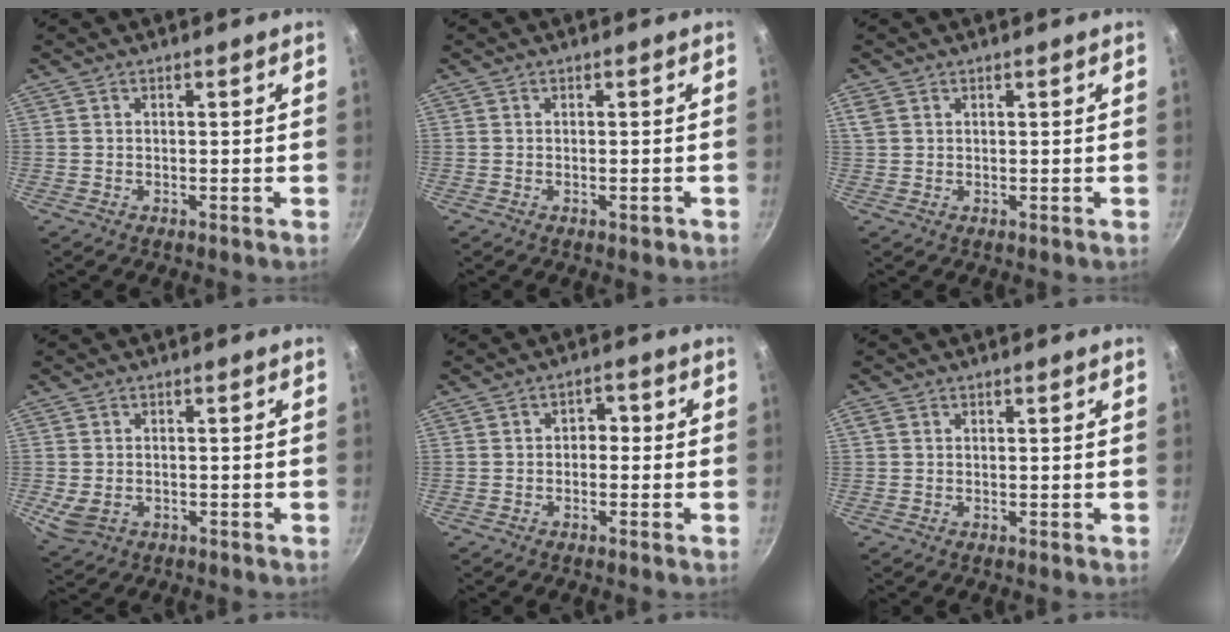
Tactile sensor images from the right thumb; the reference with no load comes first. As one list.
[{"total": 1.0, "force": [-0.4, 0.5, 0.8], "torque": [-0.008, 0.002, -0.005]}, {"total": 2.3, "force": [1.1, 1.6, 1.3], "torque": [-0.027, 0.003, 0.027]}, {"total": 4.6, "force": [-1.1, 3.4, 2.8], "torque": [-0.056, -0.005, -0.012]}, {"total": 2.5, "force": [-0.5, 1.9, 1.5], "torque": [-0.003, 0.011, -0.014]}, {"total": 0.9, "force": [0.3, 0.8, 0.4], "torque": [-0.010, 0.004, 0.005]}]